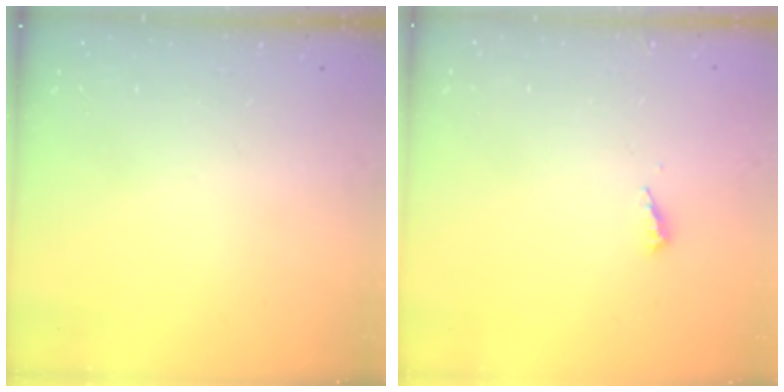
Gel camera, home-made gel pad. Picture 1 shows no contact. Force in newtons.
{"total": 3.1, "press": 3.1, "slide": 0.2}